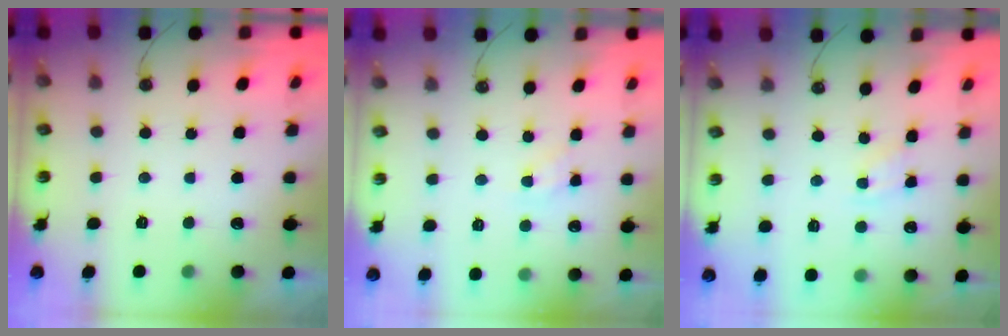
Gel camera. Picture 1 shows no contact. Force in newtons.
{"total": 3.0, "press": 3.0, "slide": 0.2}
{"total": 1.9, "press": 1.9, "slide": 0.4}